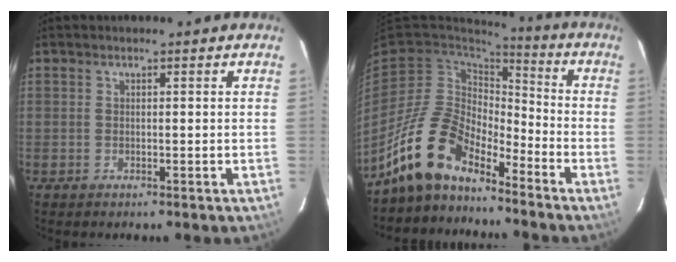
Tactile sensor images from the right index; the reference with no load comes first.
{"total": 13.7, "force": [-10.8, 5.5, 6.5], "torque": [-0.123, 0.012, -0.211]}